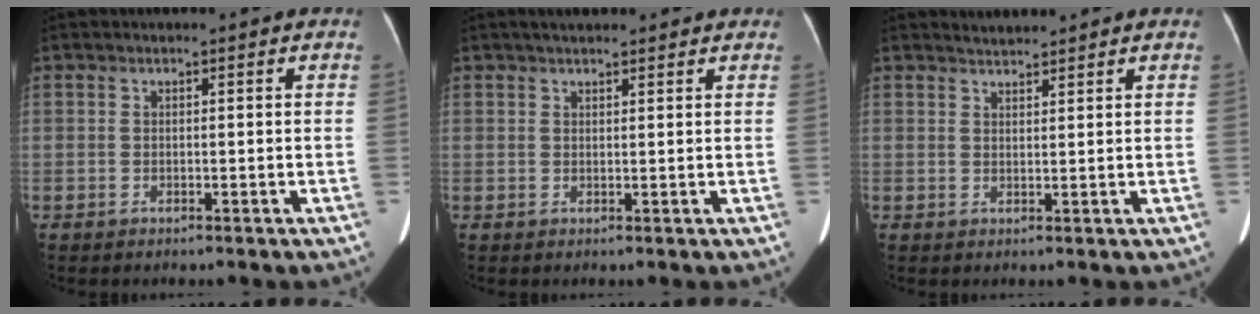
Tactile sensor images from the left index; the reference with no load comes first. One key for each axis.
{"total": 5.2, "fx": 4.3, "fy": 1.4, "fz": 2.5, "tx": -0.031, "ty": 0.033, "tz": 0.059}
{"total": 1.7, "fx": 1.7, "fy": 0.2, "fz": 0.1, "tx": -0.010, "ty": 0.010, "tz": 0.034}